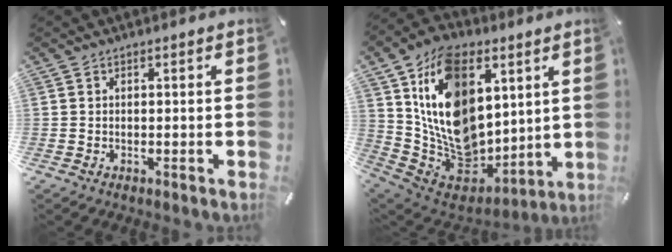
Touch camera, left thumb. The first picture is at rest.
{"total": 20.0, "force": [6.3, 14.4, 12.4], "torque": [-0.249, -0.039, 0.119]}